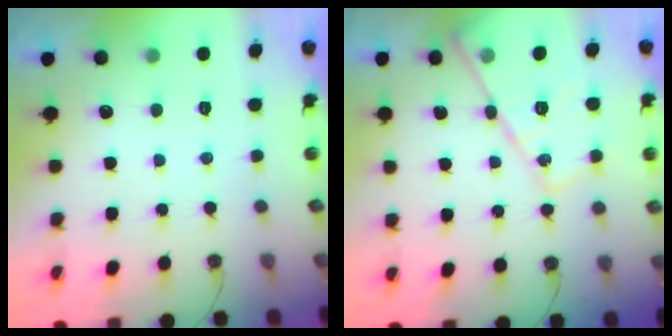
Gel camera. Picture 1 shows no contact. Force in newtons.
{"total": 16.3, "press": 16.2, "slide": 1.7}